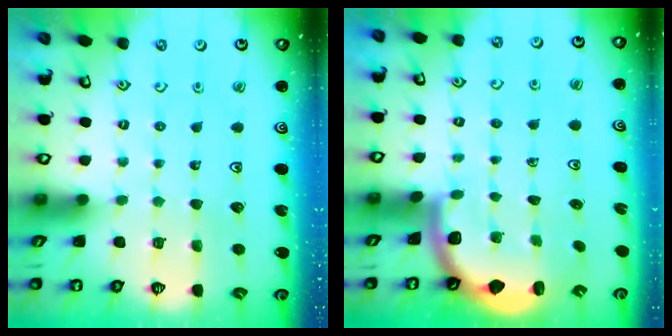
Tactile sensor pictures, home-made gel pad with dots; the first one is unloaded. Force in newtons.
{"total": 1.8, "press": 1.8, "slide": 0.1}